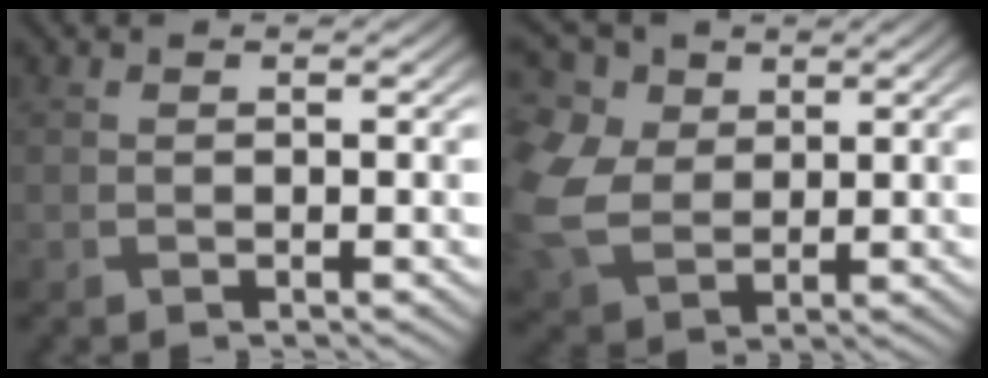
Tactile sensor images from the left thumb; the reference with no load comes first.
{"total": 10.8, "force": [2.5, 8.0, 6.7], "torque": [-0.212, 0.004, 0.052]}